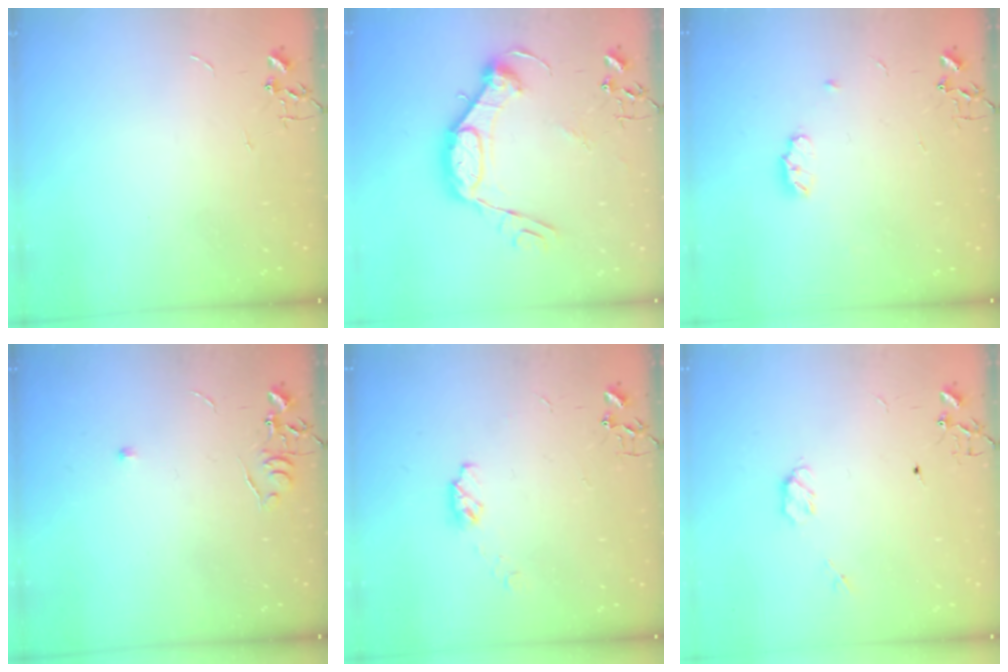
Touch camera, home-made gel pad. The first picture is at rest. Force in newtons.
{"total": 15.0, "press": 14.9, "slide": 0.6}
{"total": 5.2, "press": 5.1, "slide": 0.9}
{"total": 5.0, "press": 4.9, "slide": 0.6}
{"total": 4.9, "press": 4.9, "slide": 0.4}
{"total": 3.9, "press": 3.8, "slide": 0.8}